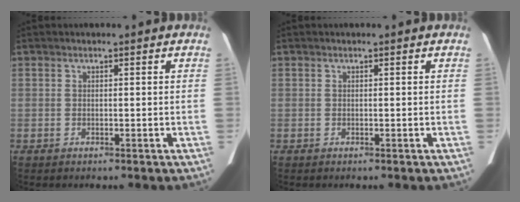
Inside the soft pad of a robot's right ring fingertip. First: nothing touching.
{"total": 0.0}